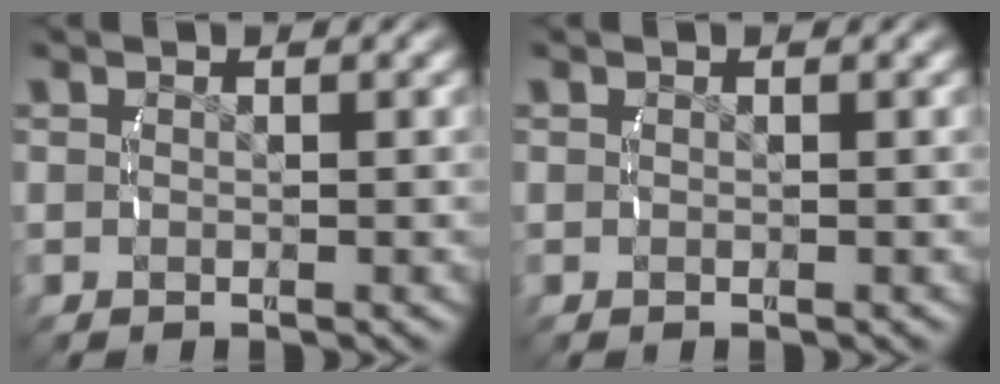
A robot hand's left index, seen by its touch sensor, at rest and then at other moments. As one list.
[{"total": 0.0}]